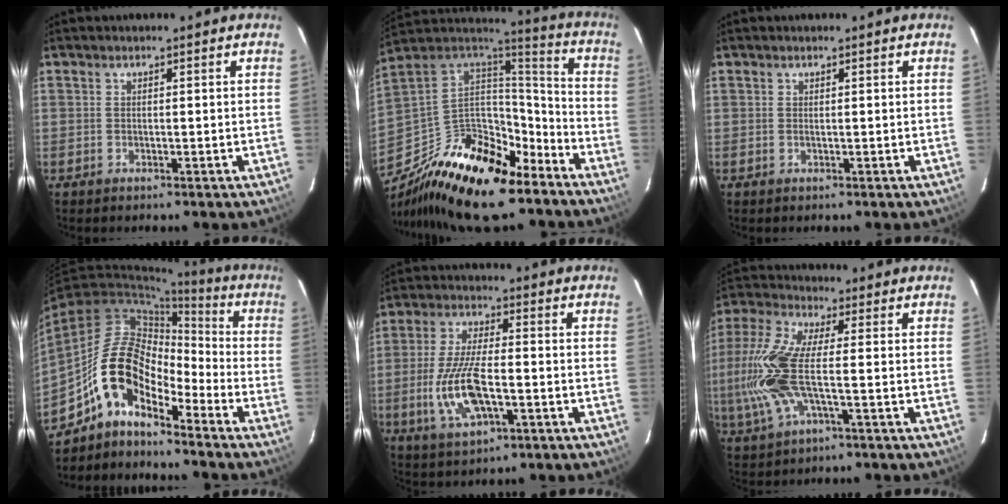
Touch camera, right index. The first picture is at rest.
{"total": 25.3, "force": [-16.1, 11.5, 15.7], "torque": [-0.308, 0.000, -0.267]}
{"total": 0.0}
{"total": 11.2, "force": [-7.8, 5.3, 6.0], "torque": [-0.106, 0.031, -0.159]}
{"total": 11.9, "force": [-3.2, 4.4, 10.6], "torque": [-0.224, -0.006, -0.056]}
{"total": 14.9, "force": [-2.0, 4.7, 14.0], "torque": [-0.308, -0.001, -0.041]}